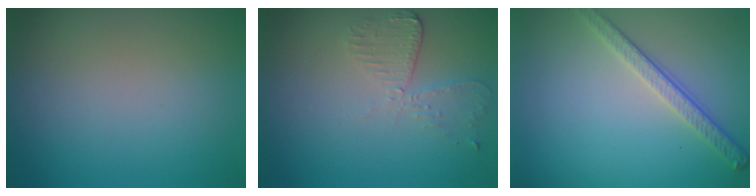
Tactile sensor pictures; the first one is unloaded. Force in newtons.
{"total": 2.9, "press": 2.6, "slide": 1.3}
{"total": 2.8, "press": 2.6, "slide": 1.1}